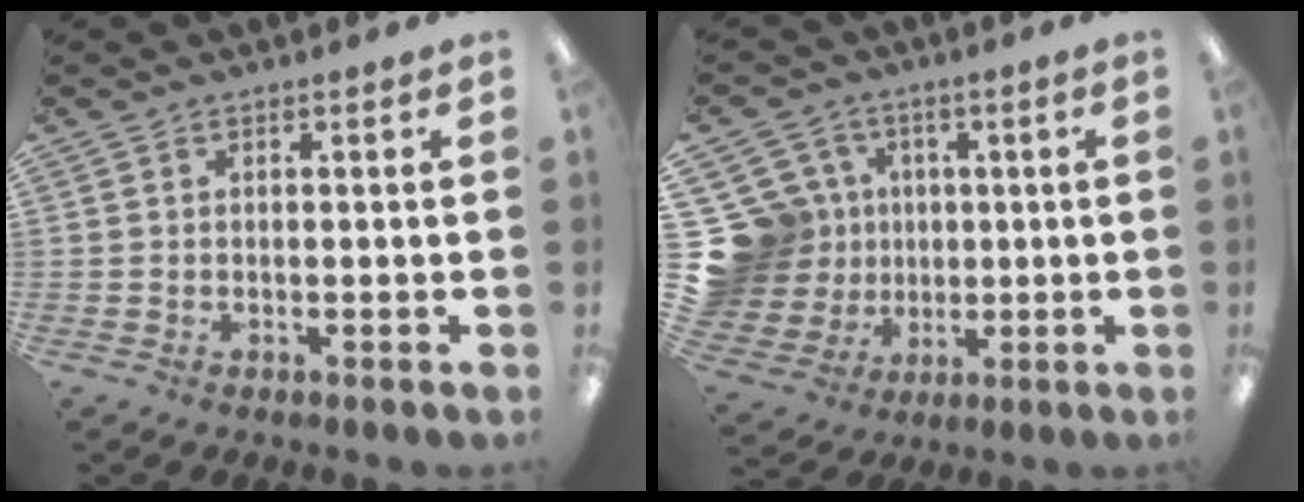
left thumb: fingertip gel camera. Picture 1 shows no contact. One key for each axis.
{"total": 18.9, "fx": 2.5, "fy": 17.5, "fz": 6.8, "tx": -0.189, "ty": -0.009, "tz": 0.081}